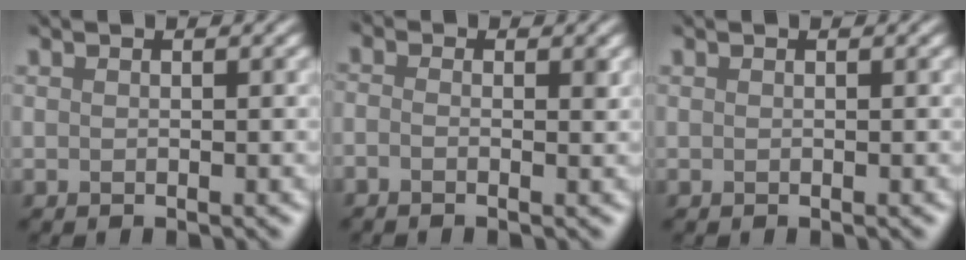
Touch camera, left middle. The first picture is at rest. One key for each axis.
{"total": 0.6, "fx": -0.6, "fy": -0.1, "fz": 0.1, "tx": -0.013, "ty": -0.006, "tz": -0.009}
{"total": 0.0}